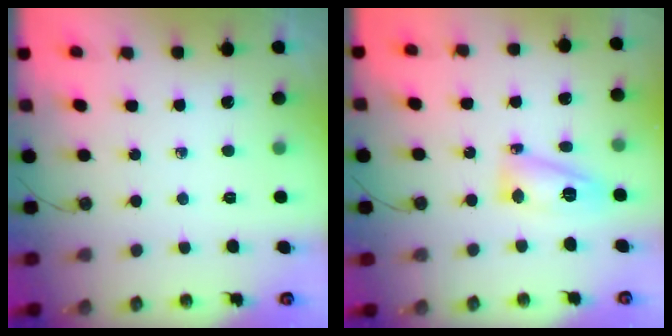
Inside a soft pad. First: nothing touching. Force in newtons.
{"total": 10.8, "press": 10.8, "slide": 1.0}